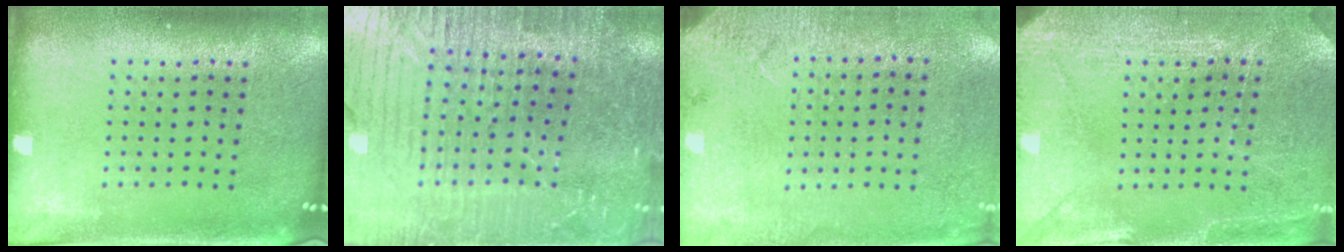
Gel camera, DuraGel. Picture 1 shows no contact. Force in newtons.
{"total": 4.9, "press": 4.6, "slide": 1.7}
{"total": 2.6, "press": 2.3, "slide": 1.2}
{"total": 2.8, "press": 2.8, "slide": 0.4}